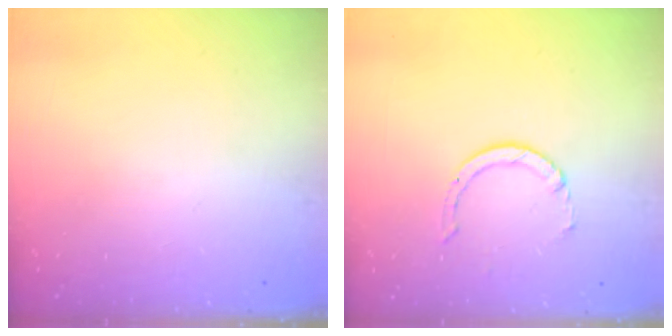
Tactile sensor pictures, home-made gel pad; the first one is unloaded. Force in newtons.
{"total": 3.6, "press": 3.6, "slide": 0.4}